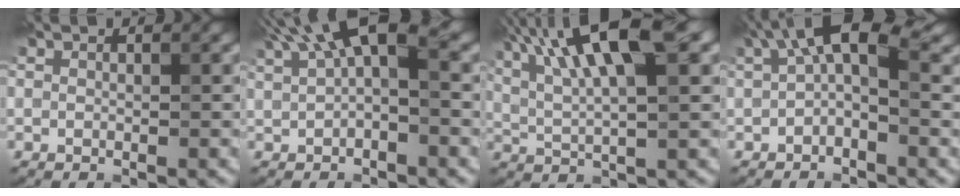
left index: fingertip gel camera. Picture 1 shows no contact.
{"total": 6.0, "force": [2.5, 2.2, 4.9], "torque": [-0.080, 0.015, 0.036]}
{"total": 10.2, "force": [4.2, 2.6, 8.9], "torque": [-0.155, 0.015, 0.070]}
{"total": 5.3, "force": [1.2, 2.2, 4.7], "torque": [-0.074, 0.017, 0.009]}